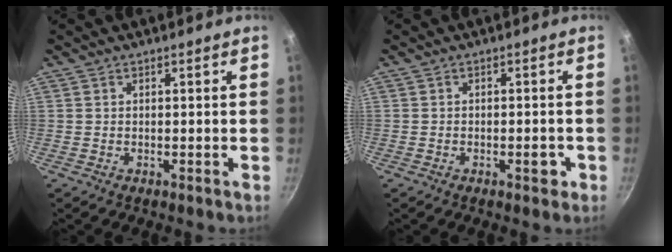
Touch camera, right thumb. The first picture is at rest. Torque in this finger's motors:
{"motor_torque": [1.41, 0.92, 0.93, -1.03, 0.44]}